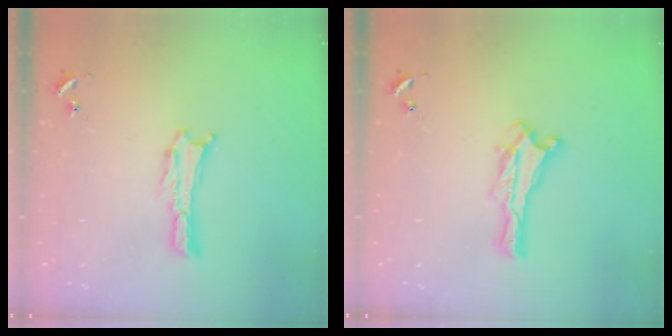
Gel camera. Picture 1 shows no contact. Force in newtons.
{"total": 0.0}